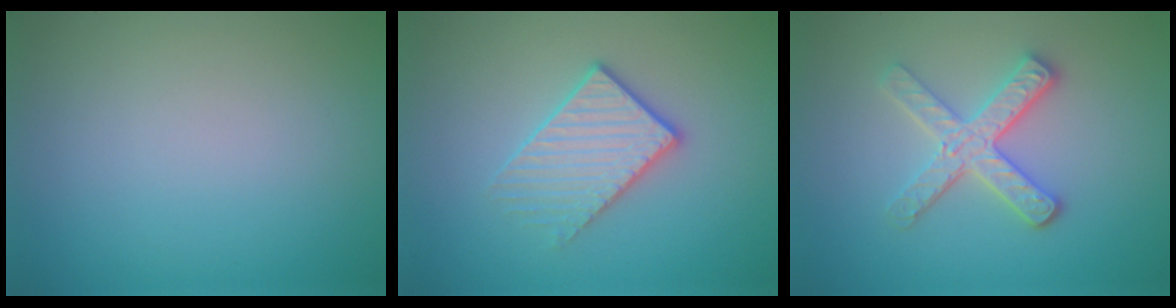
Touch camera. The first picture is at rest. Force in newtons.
{"total": 3.2, "press": 3.0, "slide": 1.3}
{"total": 3.6, "press": 3.1, "slide": 1.9}